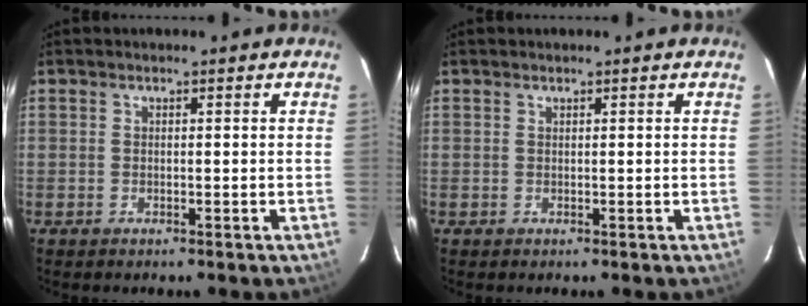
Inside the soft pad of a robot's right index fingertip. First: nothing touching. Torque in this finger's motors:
{"motor_torque": [0.18, 0.16, 0.11, 0.01]}